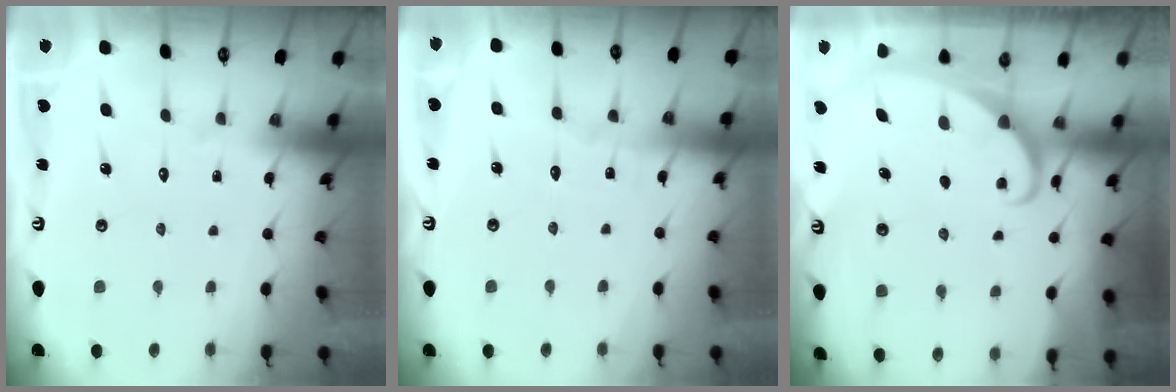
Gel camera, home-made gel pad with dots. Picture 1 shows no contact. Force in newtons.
{"total": 2.3, "press": 2.3, "slide": 0.2}
{"total": 2.0, "press": 2.0, "slide": 0.3}